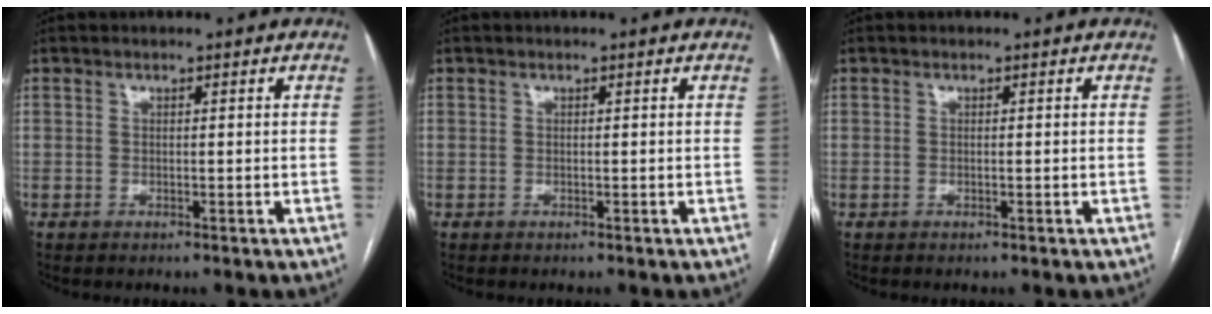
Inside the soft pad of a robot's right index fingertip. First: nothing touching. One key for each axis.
{"total": 0.0}
{"total": 0.0}